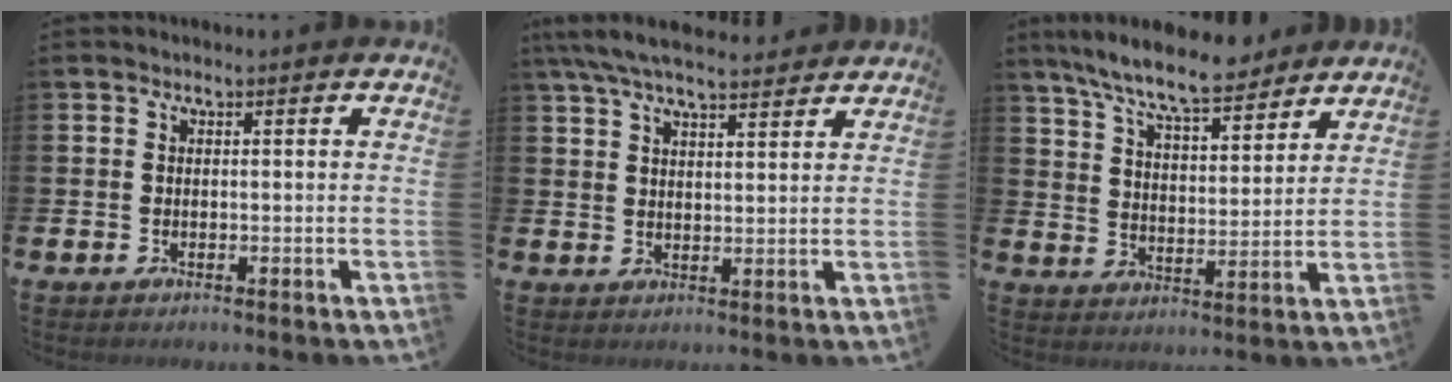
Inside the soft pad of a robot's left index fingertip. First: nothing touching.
{"total": 6.5, "force": [5.9, 1.2, 2.3], "torque": [-0.059, -0.019, 0.108]}
{"total": 9.0, "force": [8.2, 1.3, 3.5], "torque": [-0.100, -0.035, 0.148]}